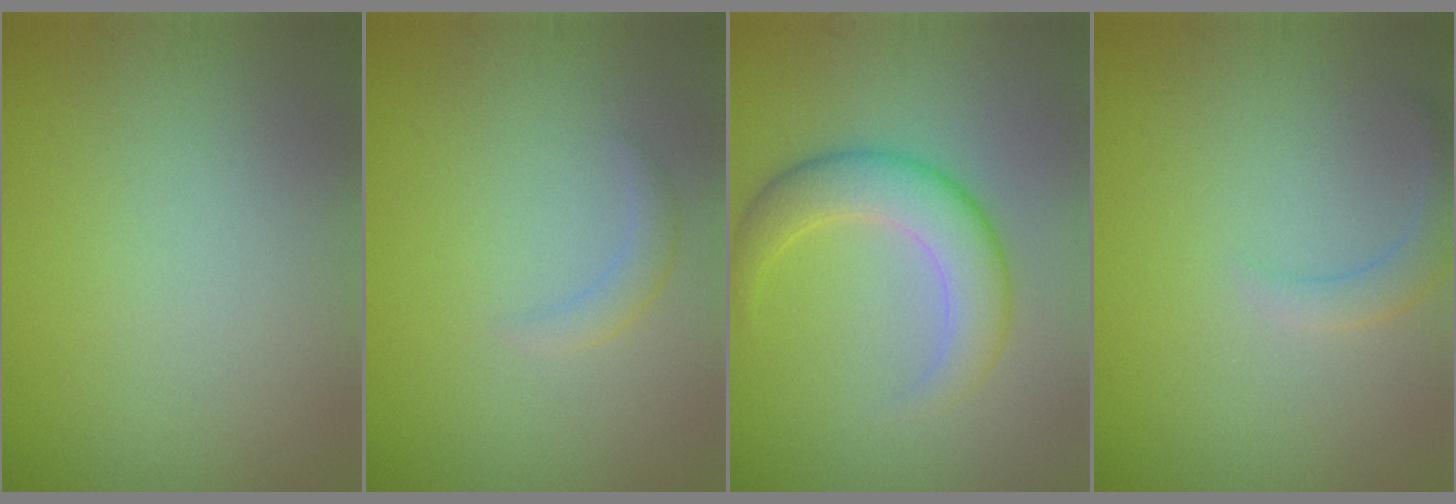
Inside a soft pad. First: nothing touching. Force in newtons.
{"total": 1.2, "press": 1.2, "slide": 0.1}
{"total": 4.6, "press": 4.6, "slide": 0.2}
{"total": 1.9, "press": 1.8, "slide": 0.1}